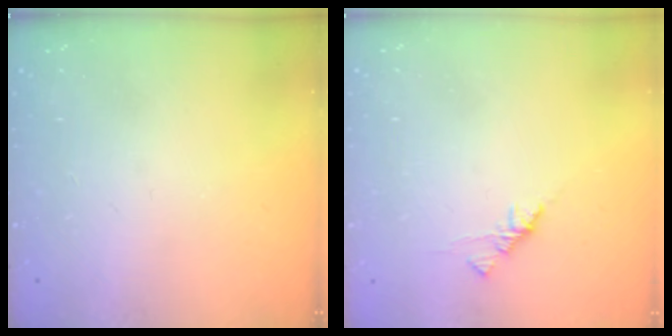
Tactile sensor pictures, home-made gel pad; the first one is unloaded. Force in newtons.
{"total": 1.9, "press": 1.7, "slide": 0.6}